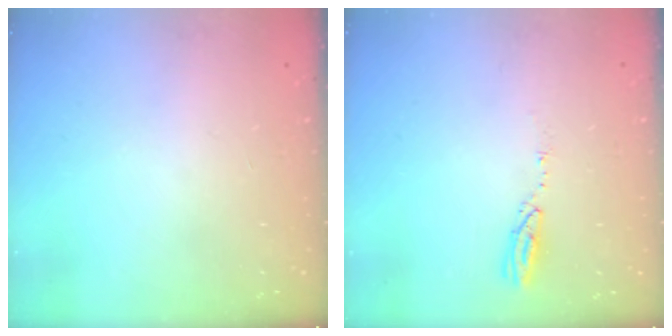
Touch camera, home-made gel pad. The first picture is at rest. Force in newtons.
{"total": 3.6, "press": 3.6, "slide": 0.3}